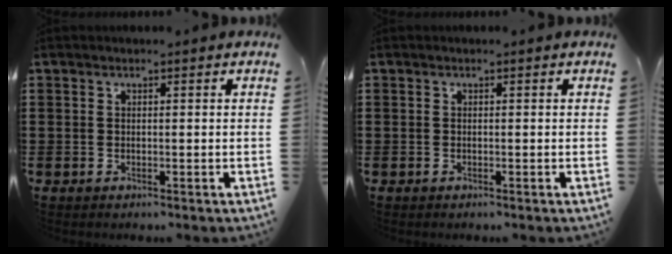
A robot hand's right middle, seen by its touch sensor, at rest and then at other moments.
{"total": 0.0}